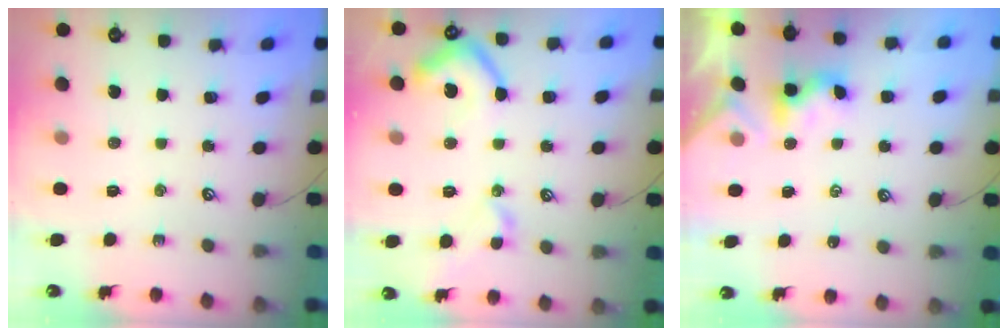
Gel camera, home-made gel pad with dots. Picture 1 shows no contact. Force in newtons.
{"total": 9.5, "press": 9.4, "slide": 1.5}
{"total": 2.3, "press": 2.3, "slide": 0.1}